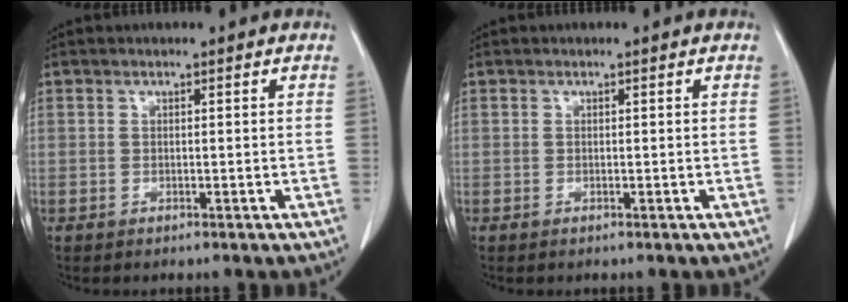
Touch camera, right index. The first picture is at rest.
{"total": 0.0}